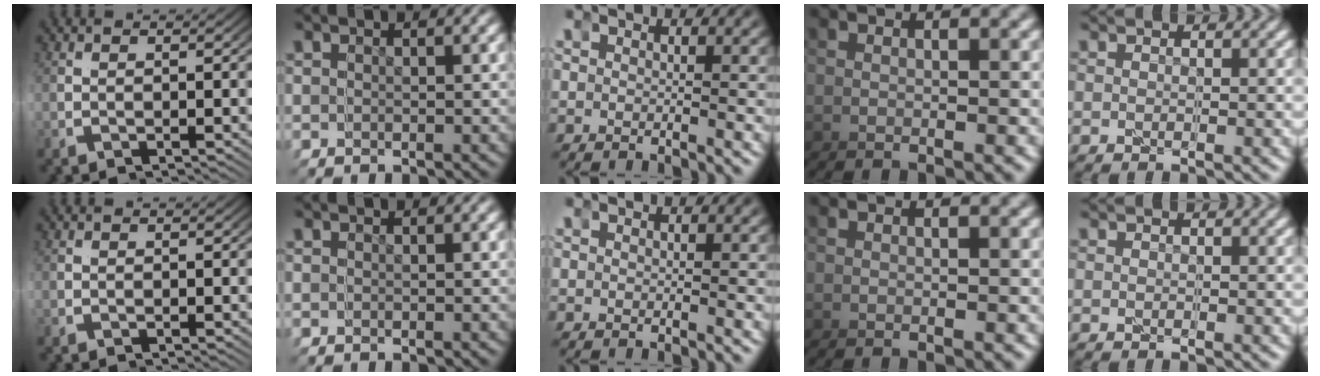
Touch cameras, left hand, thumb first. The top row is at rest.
{}